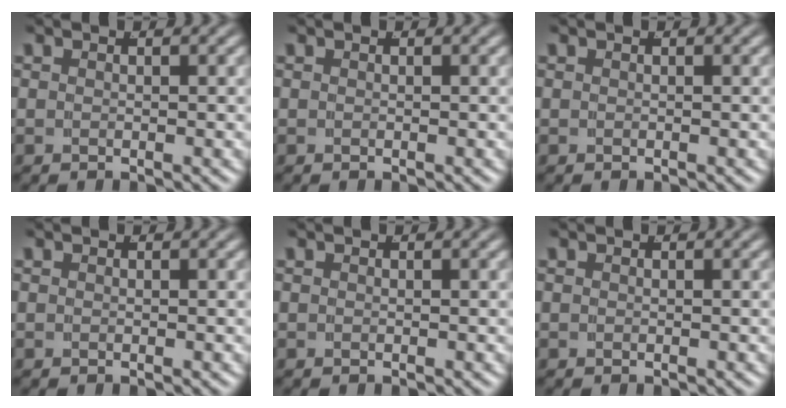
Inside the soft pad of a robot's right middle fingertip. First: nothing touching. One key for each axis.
{"total": 0.0}
{"total": 0.0}
{"total": 0.0}
{"total": 0.0}
{"total": 0.0}